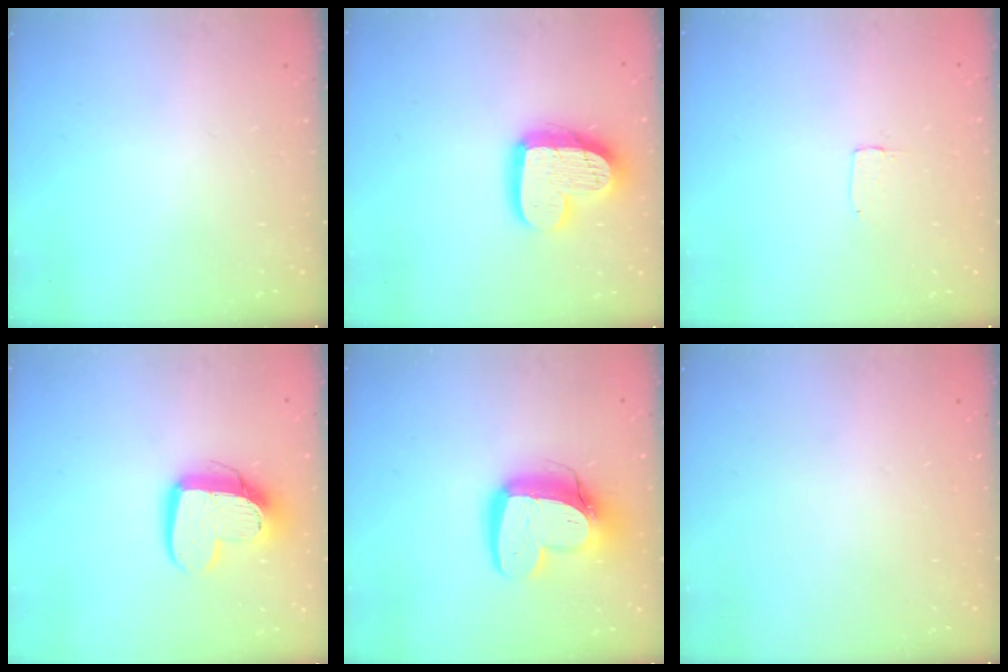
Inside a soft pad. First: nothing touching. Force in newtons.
{"total": 16.5, "press": 16.4, "slide": 1.3}
{"total": 2.0, "press": 2.0, "slide": 0.0}
{"total": 13.8, "press": 13.8, "slide": 1.2}
{"total": 15.5, "press": 15.4, "slide": 1.8}
{"total": 0.0}